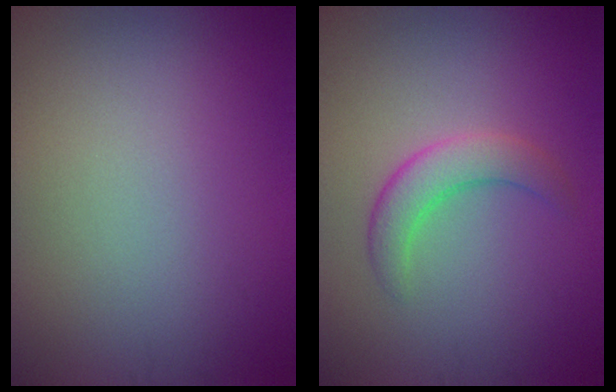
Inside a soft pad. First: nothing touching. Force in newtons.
{"total": 2.9, "press": 2.9, "slide": 0.2}